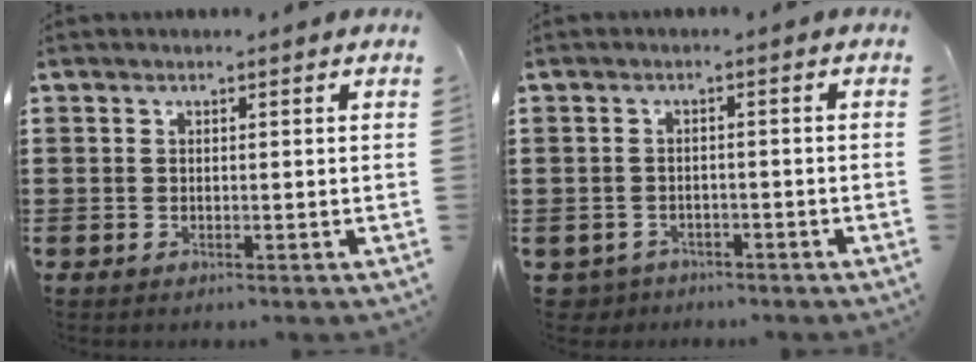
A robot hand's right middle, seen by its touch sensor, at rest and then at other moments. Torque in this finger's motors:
{"motor_torque": [-0.48, 0.68, -0.02, -0.01]}